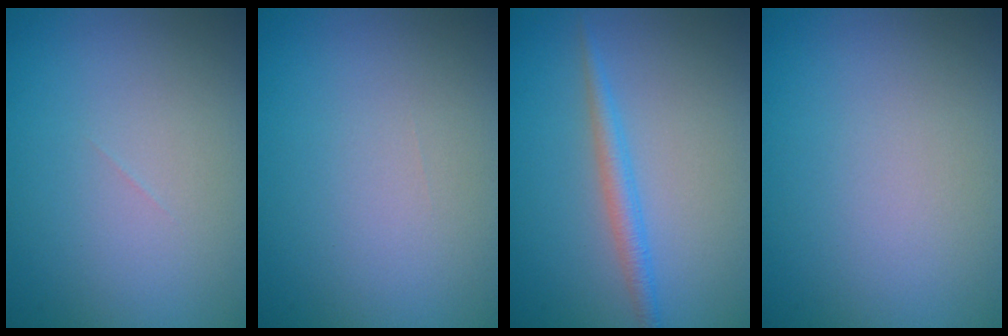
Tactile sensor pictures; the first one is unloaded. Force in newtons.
{"total": 0.0}
{"total": 1.9, "press": 1.9, "slide": 0.1}
{"total": 0.0}